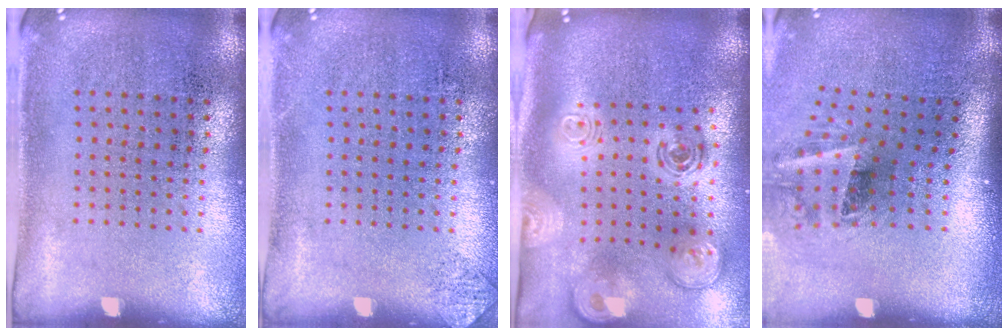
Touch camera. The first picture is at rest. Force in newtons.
{"total": 0.6, "press": 0.6, "slide": 0.2}
{"total": 3.1, "press": 2.1, "slide": 2.3}
{"total": 2.1, "press": 1.3, "slide": 1.7}